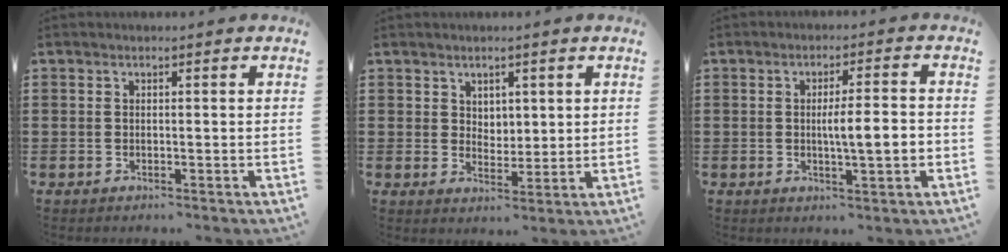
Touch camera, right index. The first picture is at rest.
{"total": 2.9, "force": [2.1, 2.0, 0.4], "torque": [-0.017, 0.007, 0.039]}
{"total": 5.7, "force": [-0.6, 0.8, 5.6], "torque": [-0.090, -0.004, -0.016]}